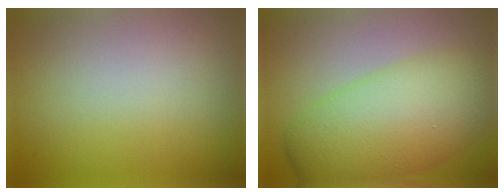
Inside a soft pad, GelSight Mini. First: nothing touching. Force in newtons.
{"total": 8.2, "press": 8.2, "slide": 0.1}